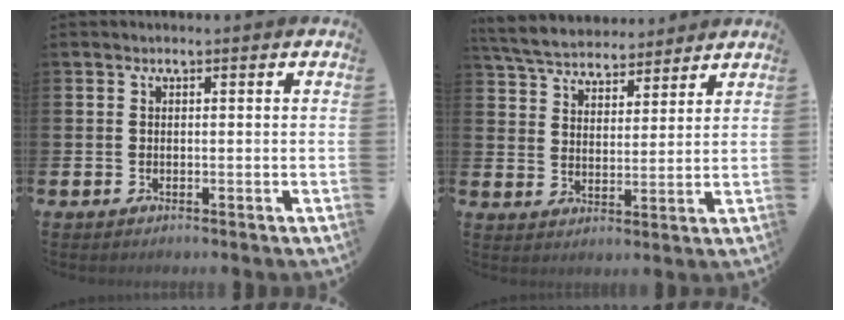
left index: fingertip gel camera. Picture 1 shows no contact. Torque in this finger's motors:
{"motor_torque": [0.54, -1.60, -0.04, 0.18]}